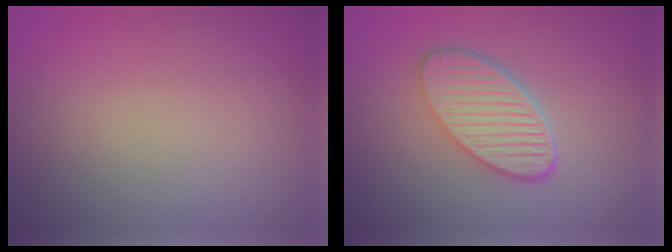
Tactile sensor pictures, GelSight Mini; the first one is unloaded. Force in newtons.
{"total": 5.6, "press": 4.4, "slide": 3.5}